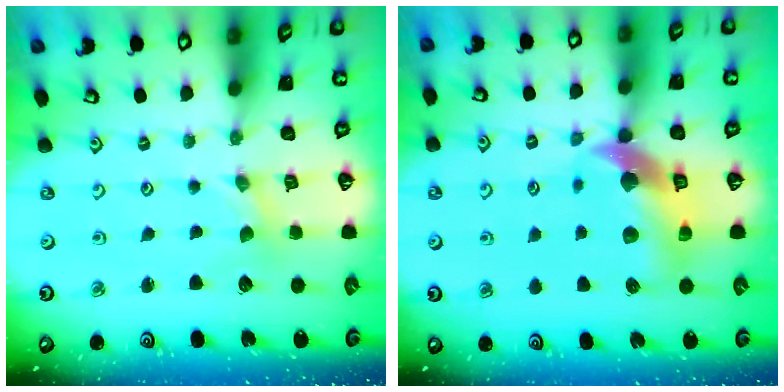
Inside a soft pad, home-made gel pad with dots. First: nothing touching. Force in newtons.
{"total": 13.3, "press": 13.1, "slide": 2.1}